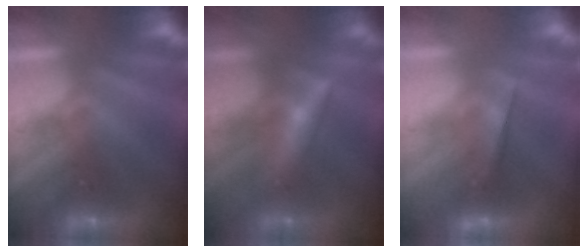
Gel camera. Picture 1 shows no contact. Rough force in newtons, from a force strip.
{"total": 2.4}
{"total": 4.6}